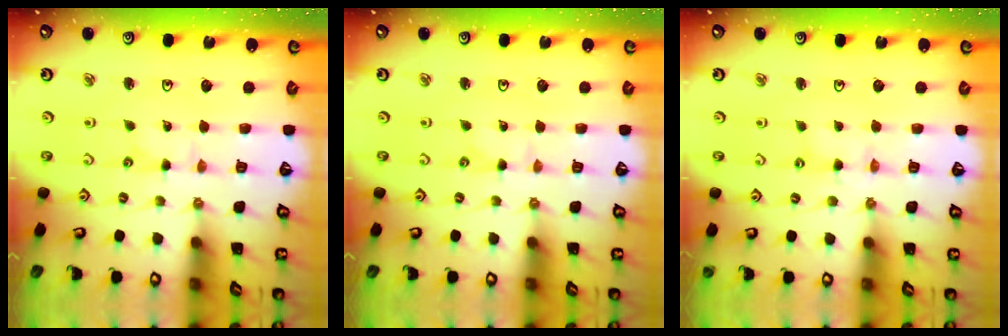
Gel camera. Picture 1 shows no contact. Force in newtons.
{"total": 0.0}
{"total": 1.4, "press": 1.4, "slide": 0.2}